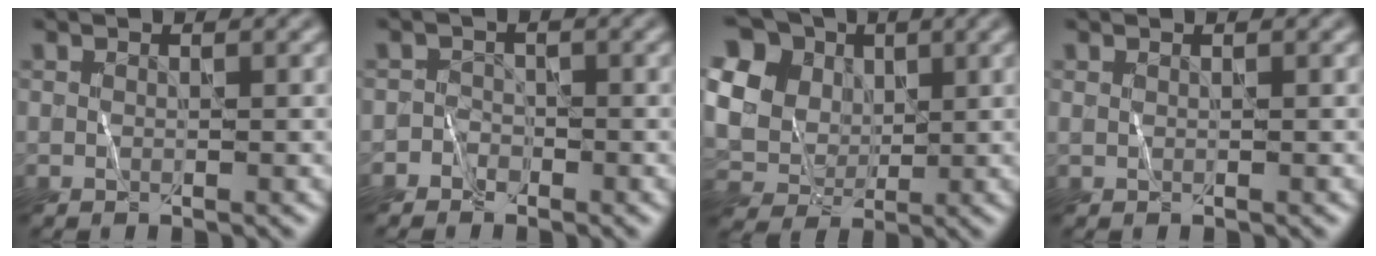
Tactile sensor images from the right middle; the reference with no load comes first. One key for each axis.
{"total": 1.4, "fx": -1.0, "fy": 0.9, "fz": -0.2, "tx": 0.010, "ty": 0.008, "tz": -0.021}
{"total": 12.9, "fx": 4.6, "fy": 10.8, "fz": 5.5, "tx": -0.161, "ty": 0.014, "tz": 0.087}
{"total": 0.0}